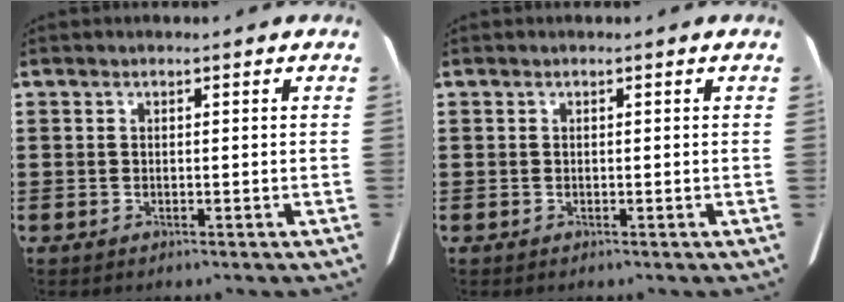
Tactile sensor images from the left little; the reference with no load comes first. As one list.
[{"total": 0.0}]